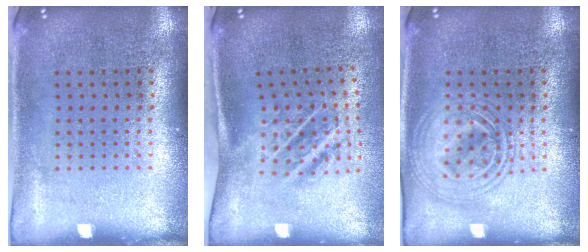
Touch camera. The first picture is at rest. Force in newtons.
{"total": 1.9, "press": 1.2, "slide": 1.5}
{"total": 2.8, "press": 2.8, "slide": 0.3}